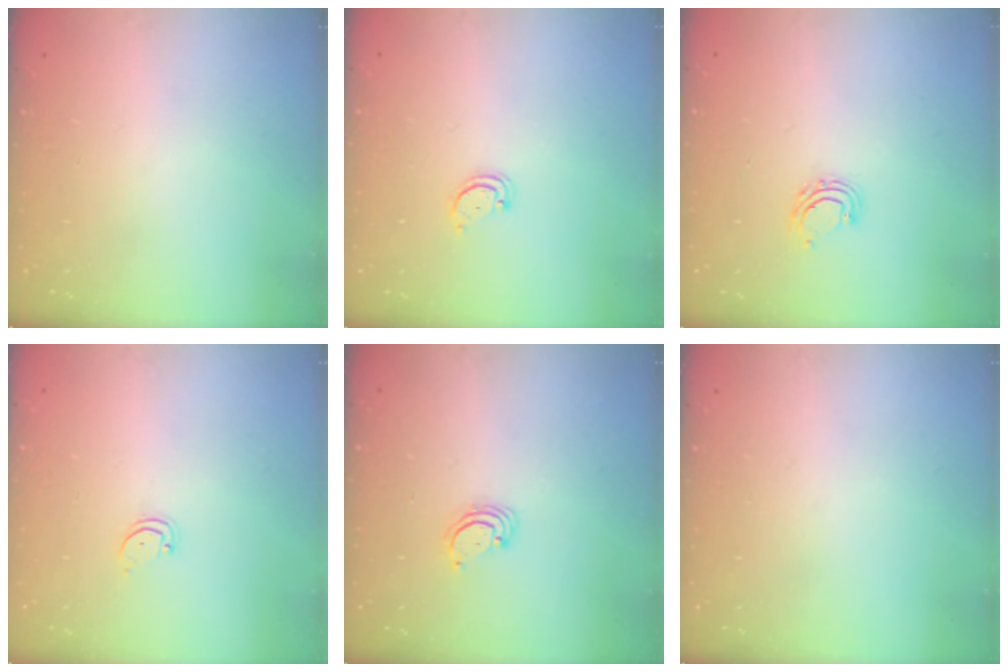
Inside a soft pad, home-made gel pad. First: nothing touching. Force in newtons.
{"total": 2.2, "press": 2.2, "slide": 0.2}
{"total": 4.9, "press": 4.9, "slide": 0.5}
{"total": 1.5, "press": 1.5, "slide": 0.1}
{"total": 2.3, "press": 2.3, "slide": 0.2}
{"total": 0.0}